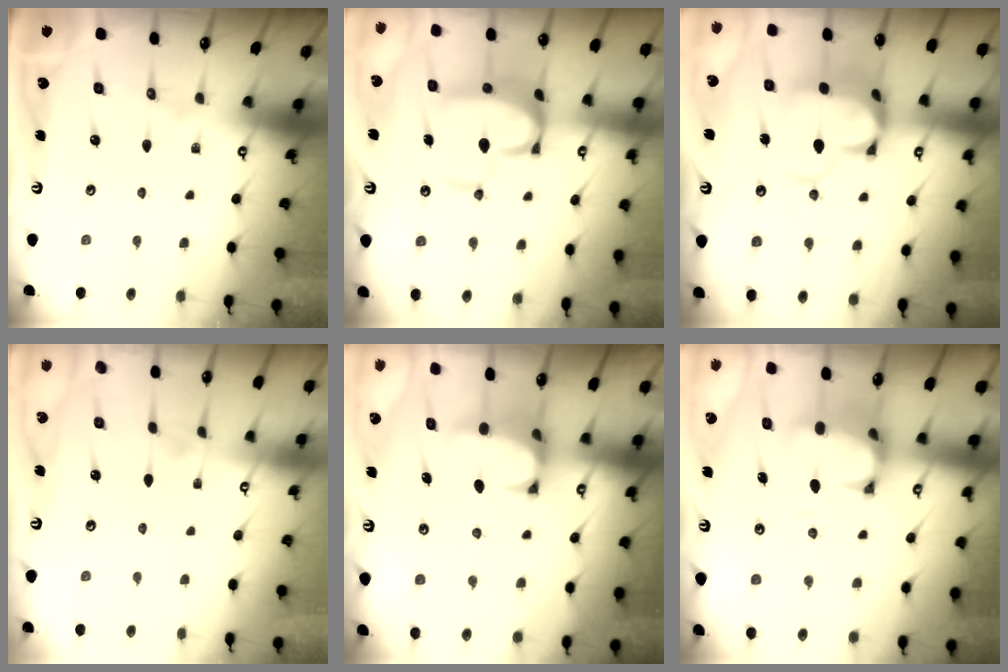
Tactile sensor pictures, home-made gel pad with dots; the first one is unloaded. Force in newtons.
{"total": 10.3, "press": 10.2, "slide": 1.5}
{"total": 7.6, "press": 7.3, "slide": 2.1}
{"total": 4.2, "press": 4.2, "slide": 0.3}
{"total": 1.3, "press": 0.8, "slide": 1.0}
{"total": 4.5, "press": 4.2, "slide": 1.6}